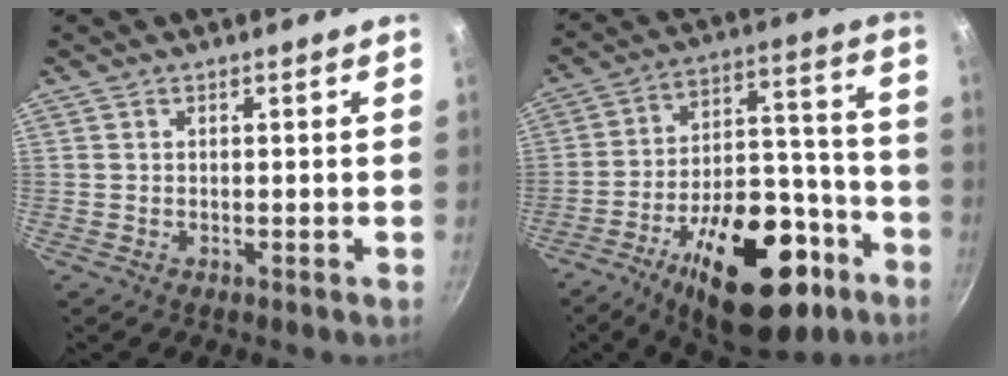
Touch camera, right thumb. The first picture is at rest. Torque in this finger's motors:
{"motor_torque": [3.13, 1.88, 1.19, -1.58, 0.18]}